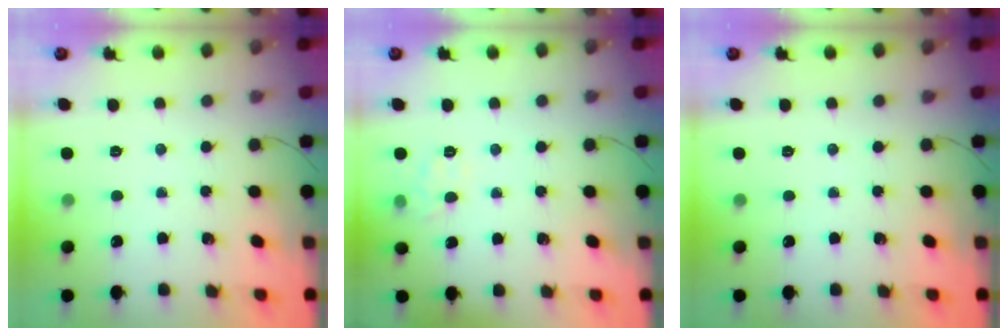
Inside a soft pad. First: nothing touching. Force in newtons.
{"total": 4.7, "press": 4.5, "slide": 1.3}
{"total": 0.0}